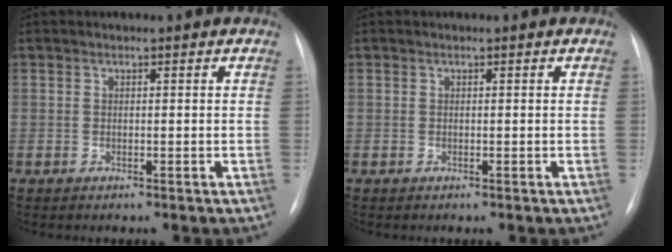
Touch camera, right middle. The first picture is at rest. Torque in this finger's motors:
{"motor_torque": [-0.07, -0.01, 0.00, 0.00]}